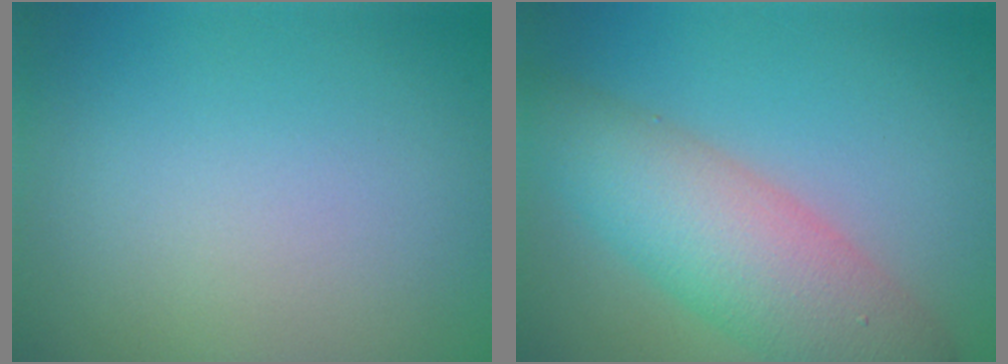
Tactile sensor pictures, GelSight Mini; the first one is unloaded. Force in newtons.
{"total": 7.5, "press": 7.5, "slide": 0.3}